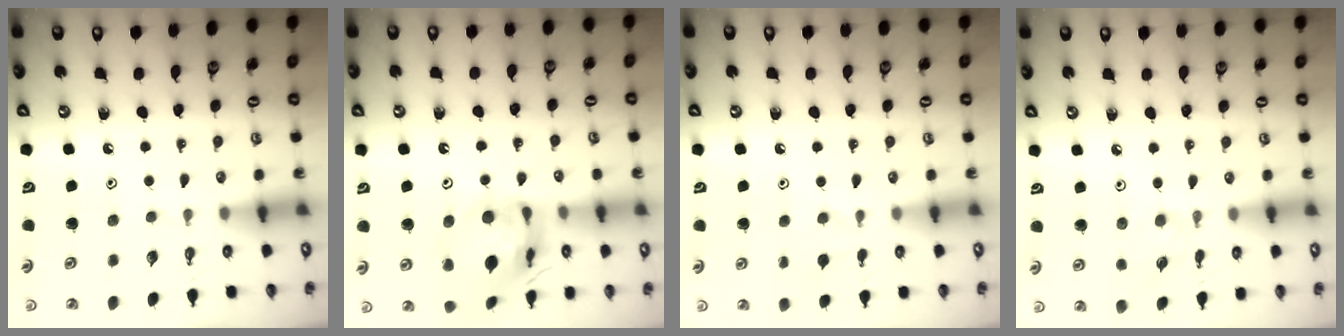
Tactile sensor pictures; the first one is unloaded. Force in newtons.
{"total": 13.5, "press": 13.4, "slide": 1.6}
{"total": 5.4, "press": 5.4, "slide": 0.8}
{"total": 2.4, "press": 2.4, "slide": 0.3}